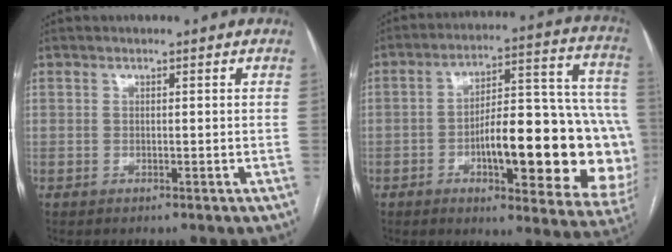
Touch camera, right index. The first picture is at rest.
{"total": 25.1, "force": [-5.1, 6.8, 23.6], "torque": [-0.242, 0.031, -0.053]}